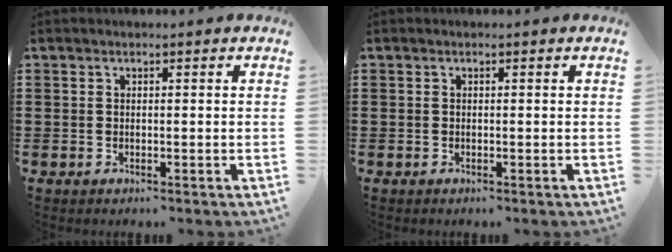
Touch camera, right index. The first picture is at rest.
{"total": 0.0}